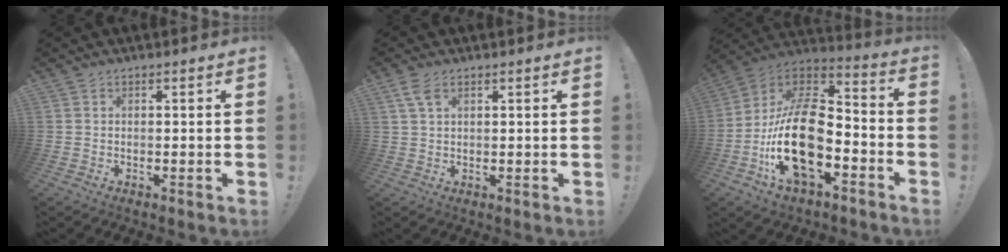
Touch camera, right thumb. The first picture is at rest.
{"total": 4.3, "force": [2.1, 2.0, 3.1], "torque": [-0.058, -0.002, 0.039]}
{"total": 23.3, "force": [-6.5, 12.5, 18.6], "torque": [-0.366, 0.035, -0.105]}